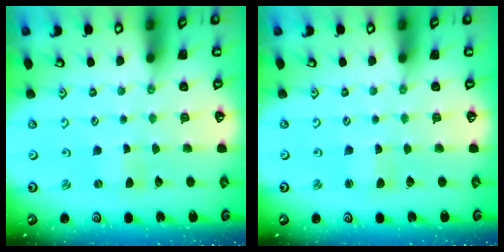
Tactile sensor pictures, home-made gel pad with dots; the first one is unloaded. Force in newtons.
{"total": 1.1, "press": 1.0, "slide": 0.2}